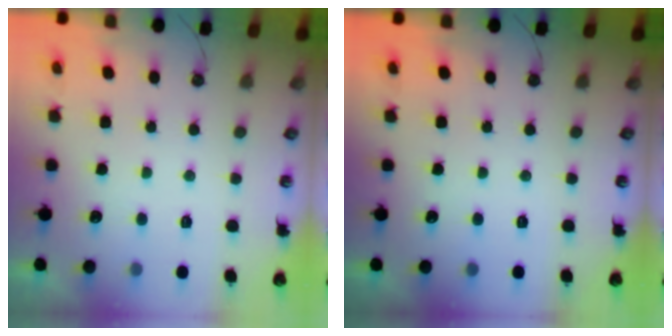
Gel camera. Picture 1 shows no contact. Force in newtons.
{"total": 0.0}